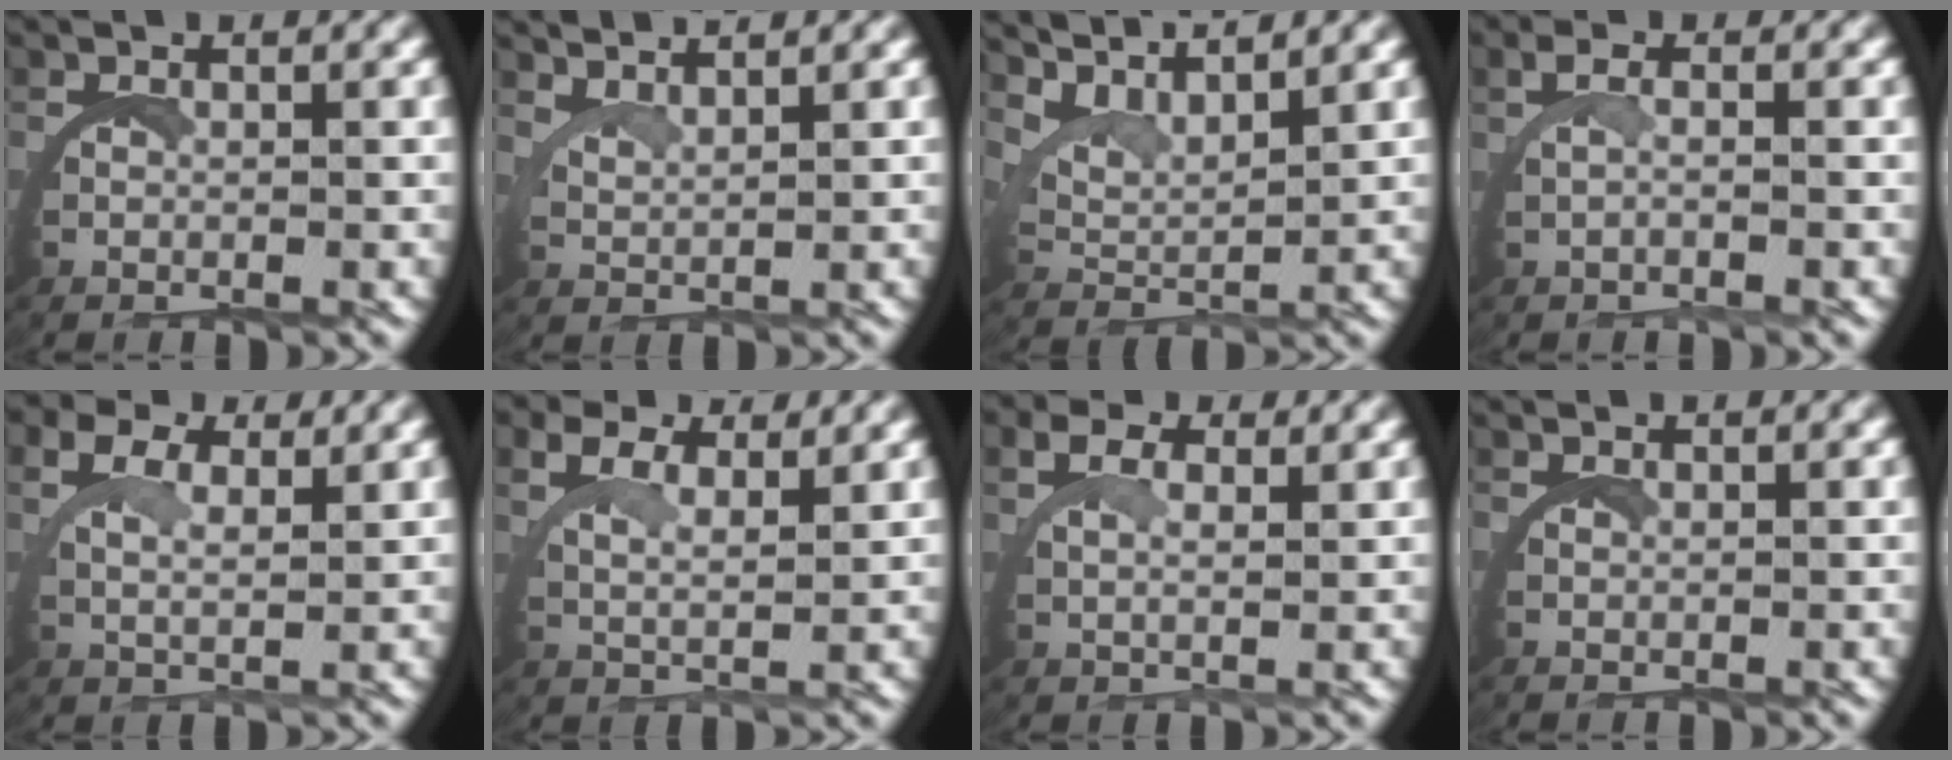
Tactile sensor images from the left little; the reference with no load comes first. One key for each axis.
{"total": 3.5, "fx": 3.4, "fy": -0.5, "fz": 0.7, "tx": -0.024, "ty": -0.002, "tz": 0.064}
{"total": 5.7, "fx": 4.8, "fy": 1.8, "fz": 2.5, "tx": -0.068, "ty": 0.007, "tz": 0.077}
{"total": 1.5, "fx": -0.1, "fy": -0.6, "fz": 1.4, "tx": -0.039, "ty": 0.001, "tz": 0.005}
{"total": 3.1, "fx": 2.4, "fy": 0.3, "fz": 2.0, "tx": -0.049, "ty": -0.004, "tz": 0.045}
{"total": 3.6, "fx": 2.7, "fy": 0.5, "fz": 2.2, "tx": -0.058, "ty": -0.008, "tz": 0.052}
{"total": 2.6, "fx": 2.0, "fy": -0.1, "fz": 1.6, "tx": -0.041, "ty": -0.004, "tz": 0.037}
{"total": 0.7, "fx": 0.5, "fy": -0.5, "fz": 0.0, "tx": -0.001, "ty": 0.003, "tz": 0.010}